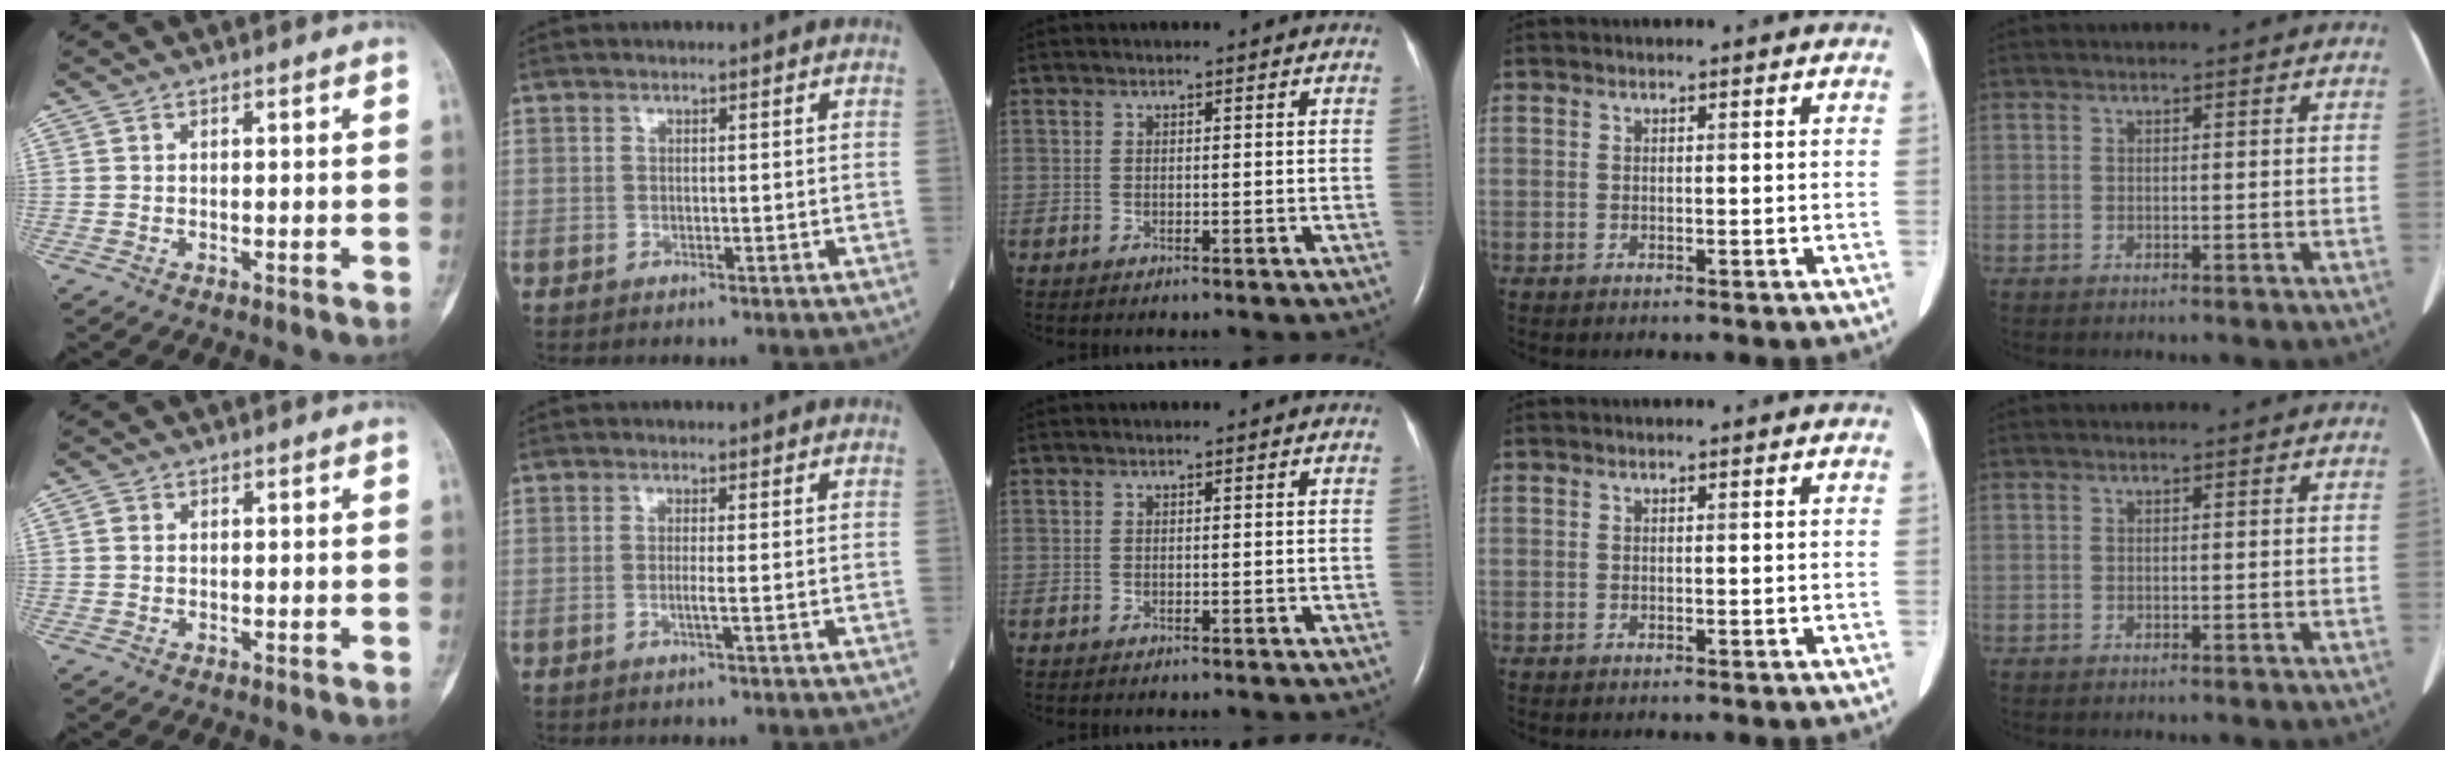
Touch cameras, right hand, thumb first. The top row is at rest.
{"thumb": {"total": 1.1, "force": [0.2, 0.9, 0.6], "torque": [-0.010, 0.002, 0.003]}, "index": {"total": 1.3, "force": [-0.3, -0.4, 1.2], "torque": [-0.026, -0.001, -0.008]}}